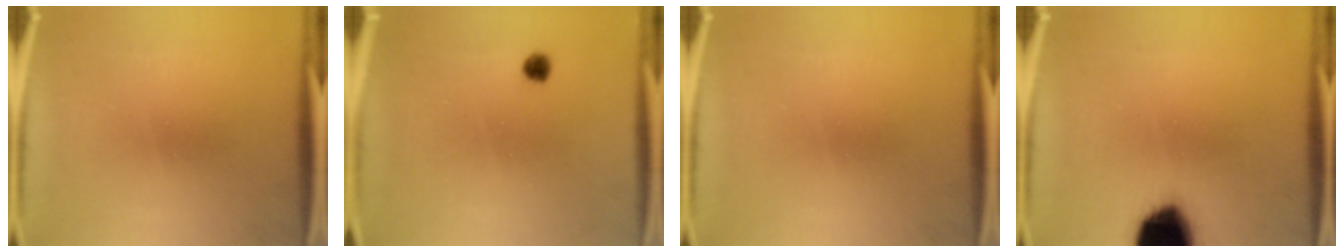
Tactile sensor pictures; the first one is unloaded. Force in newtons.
{"total": 1.8}
{"total": 0.0}
{"total": 18.8}